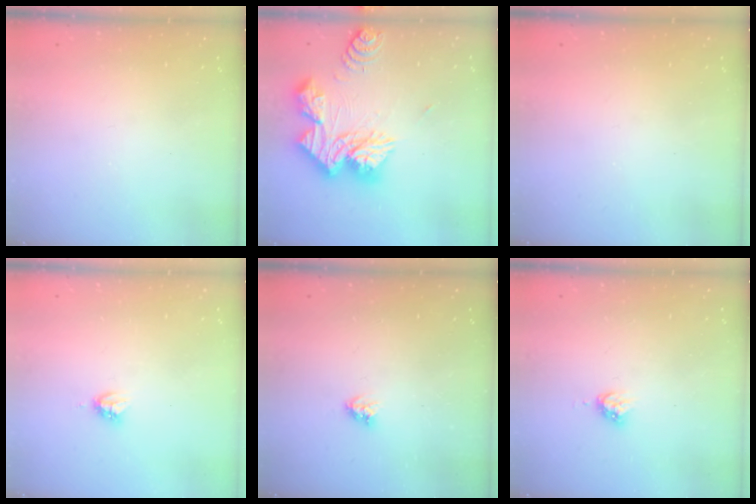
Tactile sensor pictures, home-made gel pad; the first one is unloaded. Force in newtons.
{"total": 19.9, "press": 19.8, "slide": 1.7}
{"total": 0.0}
{"total": 3.9, "press": 3.9, "slide": 0.5}
{"total": 3.4, "press": 3.4, "slide": 0.4}
{"total": 4.3, "press": 4.3, "slide": 0.3}